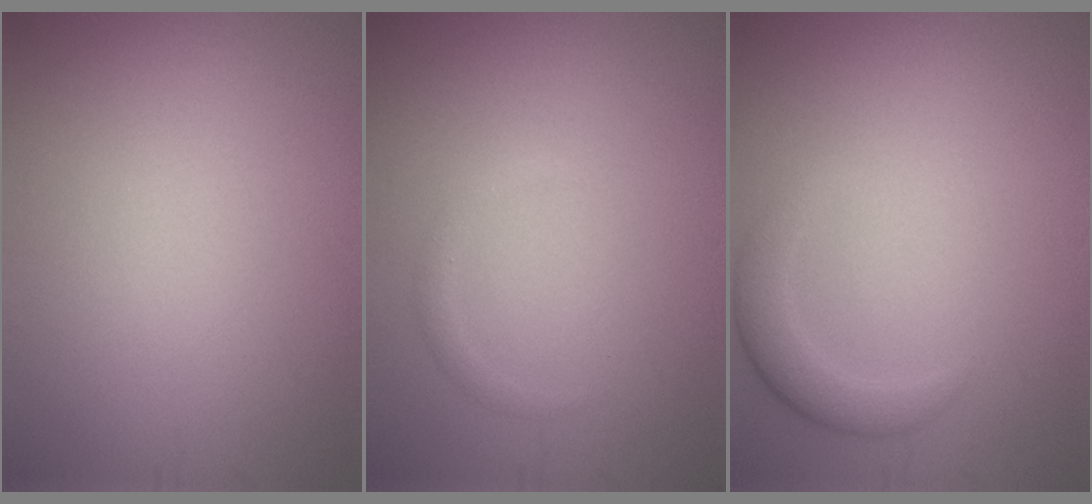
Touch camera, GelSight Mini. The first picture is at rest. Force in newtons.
{"total": 1.0, "press": 1.0, "slide": 0.1}
{"total": 2.6, "press": 2.6, "slide": 0.1}